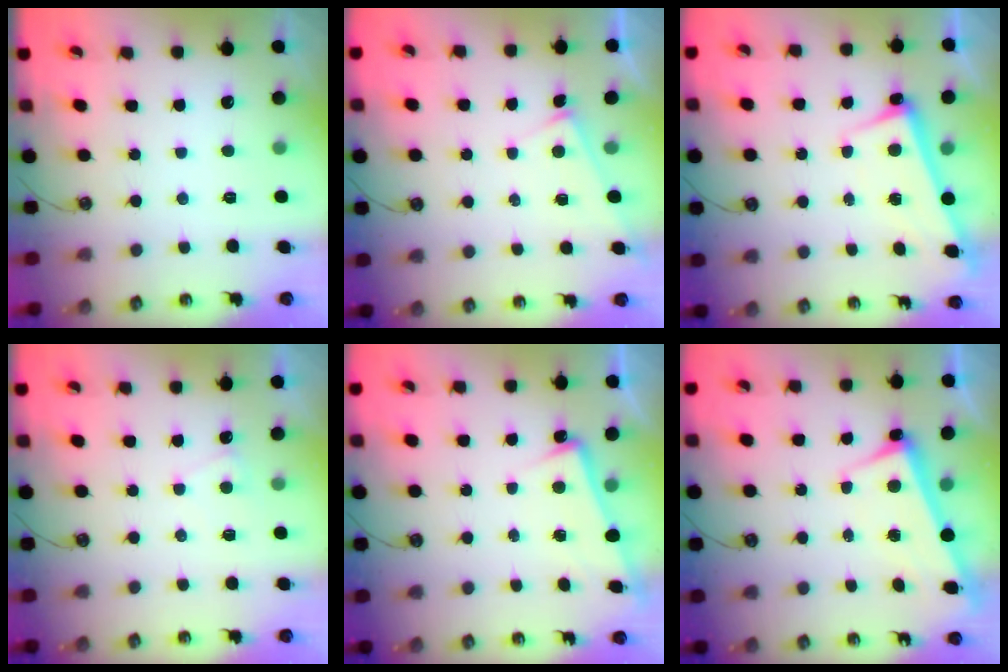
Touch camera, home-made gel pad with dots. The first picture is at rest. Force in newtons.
{"total": 2.6, "press": 2.6, "slide": 0.2}
{"total": 2.7, "press": 2.5, "slide": 1.0}
{"total": 1.2, "press": 1.1, "slide": 0.4}
{"total": 5.9, "press": 5.8, "slide": 0.6}
{"total": 3.2, "press": 3.2, "slide": 0.7}